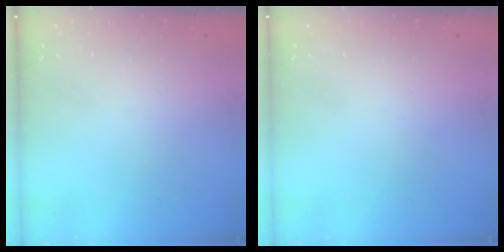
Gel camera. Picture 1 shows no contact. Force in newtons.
{"total": 0.0}